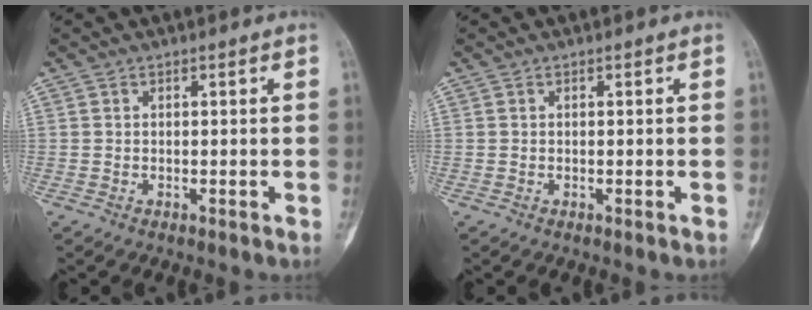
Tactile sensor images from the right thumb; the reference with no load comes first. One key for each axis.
{"total": 0.0}